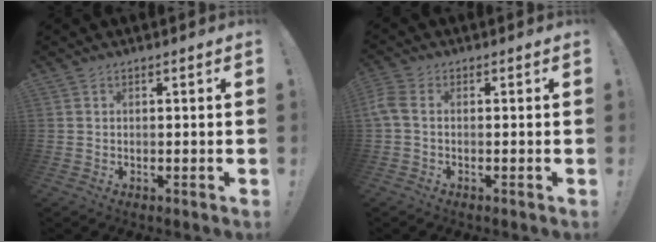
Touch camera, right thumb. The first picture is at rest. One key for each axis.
{"total": 3.3, "fx": -0.1, "fy": 1.7, "fz": 2.8, "tx": -0.064, "ty": -0.002, "tz": -0.002}